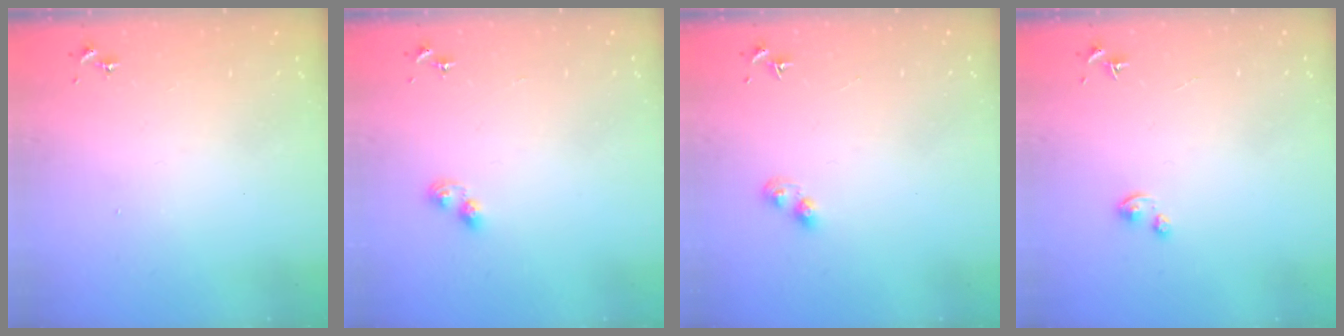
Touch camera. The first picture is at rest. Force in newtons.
{"total": 5.4, "press": 5.4, "slide": 0.6}
{"total": 3.3, "press": 3.3, "slide": 0.4}
{"total": 2.5, "press": 2.5, "slide": 0.2}